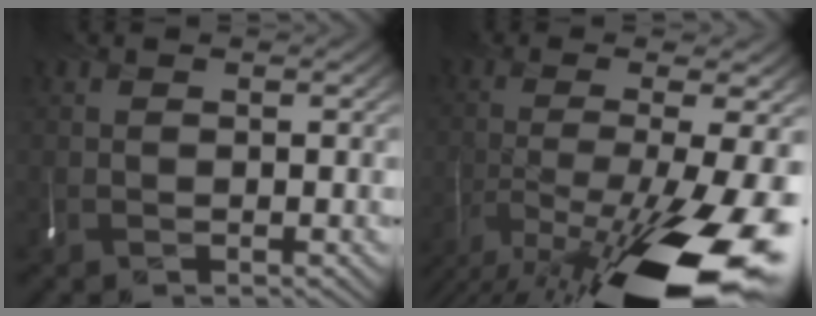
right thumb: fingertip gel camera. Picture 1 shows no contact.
{"total": 17.3, "force": [-10.2, 3.8, 13.5], "torque": [-0.210, -0.021, -0.164]}